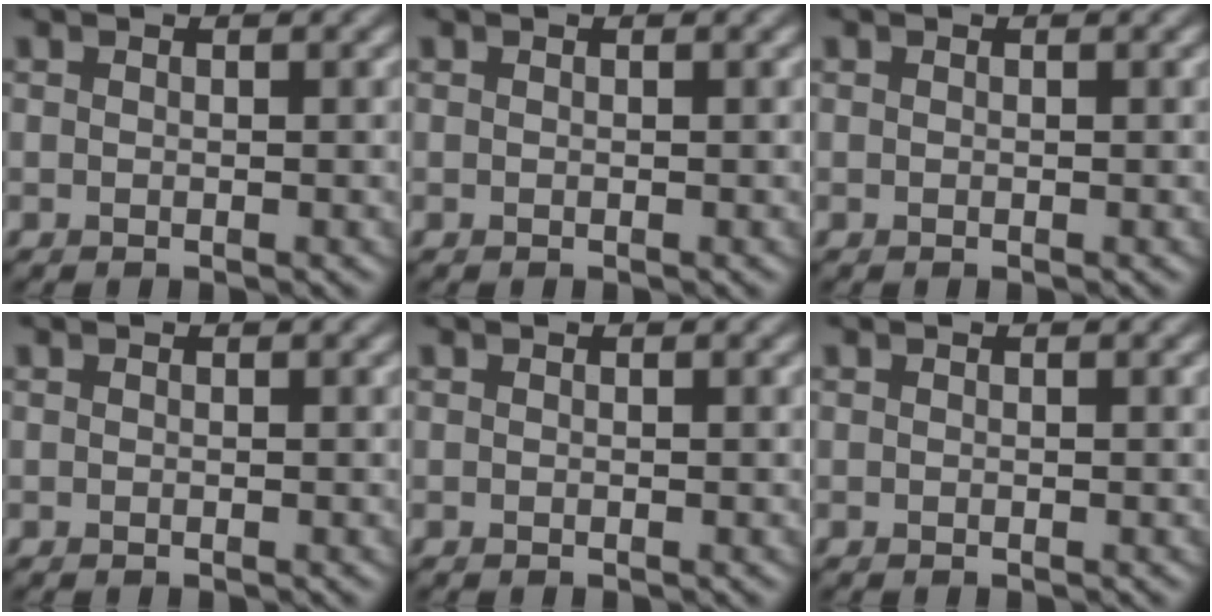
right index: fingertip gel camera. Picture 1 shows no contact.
{"total": 0.0}
{"total": 0.0}
{"total": 0.0}
{"total": 0.0}
{"total": 0.0}